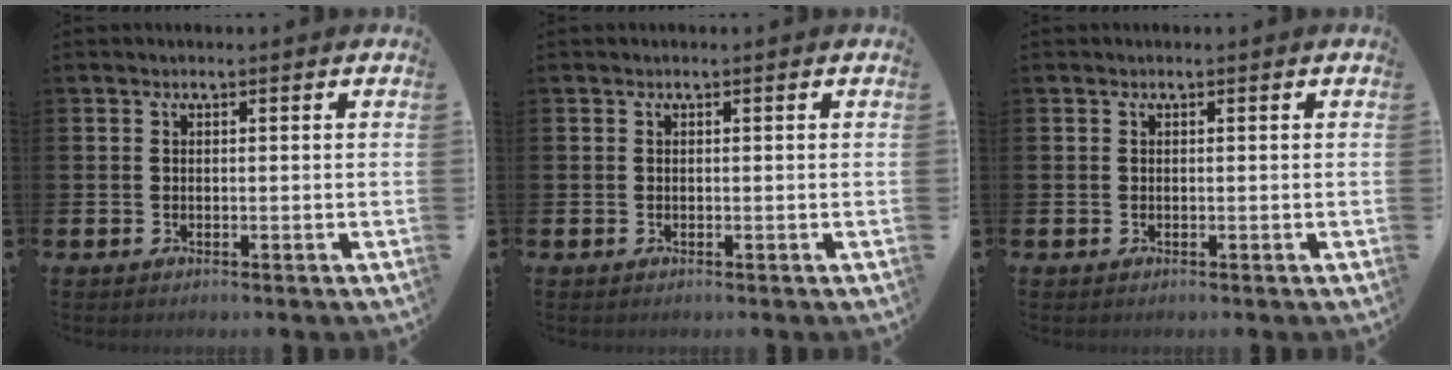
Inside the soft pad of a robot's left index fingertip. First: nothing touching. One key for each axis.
{"total": 0.0}
{"total": 0.0}